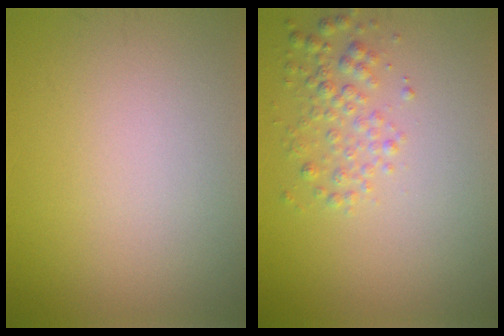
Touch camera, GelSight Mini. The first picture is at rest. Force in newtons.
{"total": 2.3, "press": 2.3, "slide": 0.0}